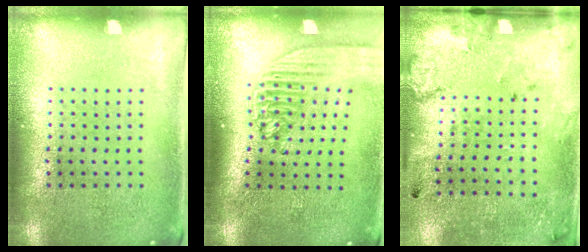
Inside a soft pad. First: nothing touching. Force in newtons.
{"total": 2.1, "press": 1.6, "slide": 1.3}
{"total": 2.2, "press": 1.4, "slide": 1.7}